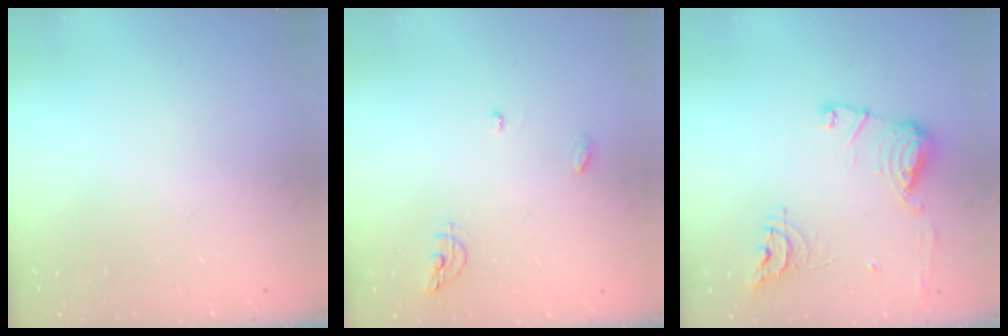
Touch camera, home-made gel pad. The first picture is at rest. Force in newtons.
{"total": 6.0, "press": 6.0, "slide": 0.4}
{"total": 15.3, "press": 15.2, "slide": 1.4}